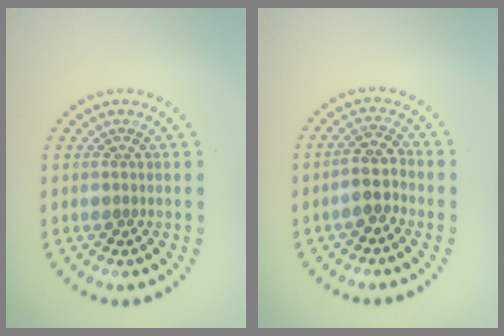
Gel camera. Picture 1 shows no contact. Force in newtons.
{"total": 2.6, "press": 2.3, "slide": 1.3}